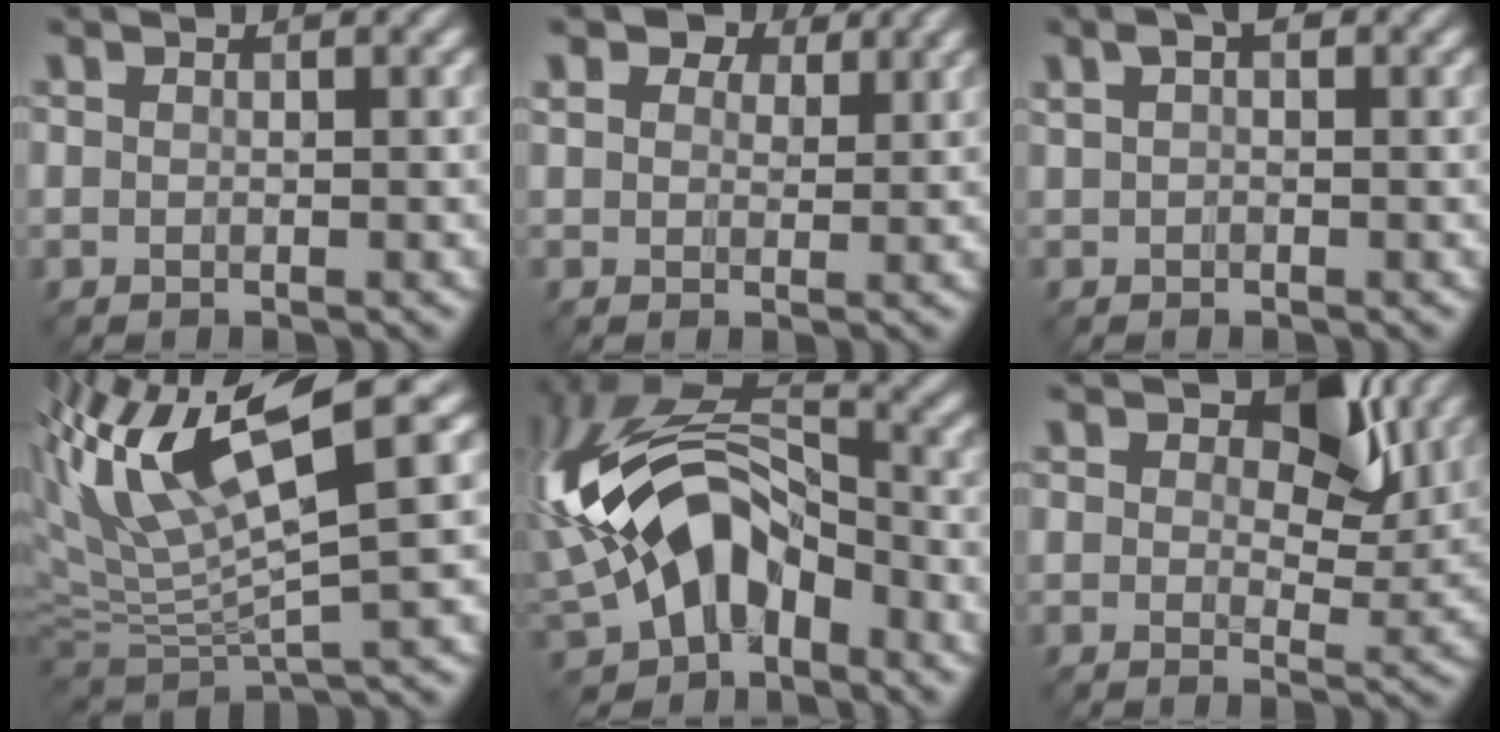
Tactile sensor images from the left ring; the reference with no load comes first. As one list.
[{"total": 4.1, "force": [2.8, 2.5, 1.7], "torque": [-0.037, -0.003, 0.048]}, {"total": 1.6, "force": [0.8, 0.8, 1.1], "torque": [-0.018, 0.008, 0.011]}, {"total": 11.4, "force": [4.5, 3.0, 10.0], "torque": [-0.201, 0.011, 0.090]}, {"total": 13.5, "force": [-3.0, 8.4, 10.1], "torque": [-0.182, 0.016, -0.073]}, {"total": 6.0, "force": [2.1, 3.5, 4.4], "torque": [-0.057, -0.005, 0.025]}]